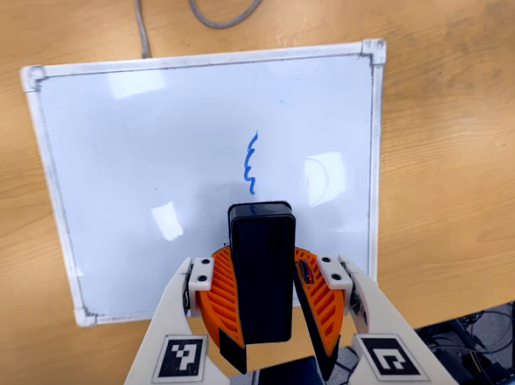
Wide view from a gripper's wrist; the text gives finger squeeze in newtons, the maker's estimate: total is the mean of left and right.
{"total": 8.3, "left": 9.2, "right": 7.4}